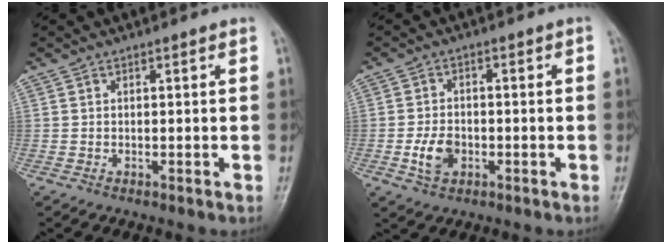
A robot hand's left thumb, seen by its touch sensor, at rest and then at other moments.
{"total": 5.3, "force": [-1.6, 3.7, 3.4], "torque": [-0.056, 0.008, -0.031]}